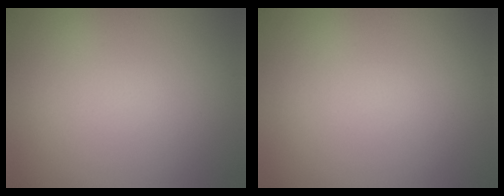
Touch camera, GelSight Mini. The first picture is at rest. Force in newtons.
{"total": 0.0}